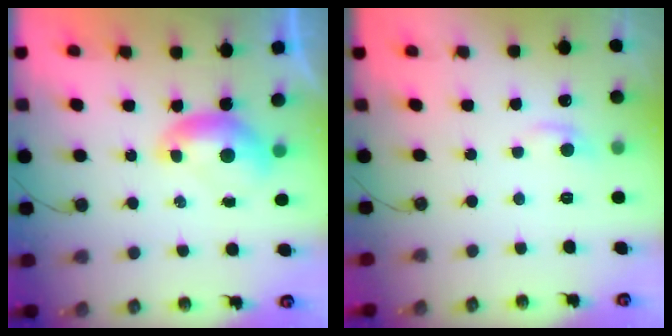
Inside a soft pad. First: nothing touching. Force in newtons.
{"total": 0.6, "press": 0.3, "slide": 0.6}